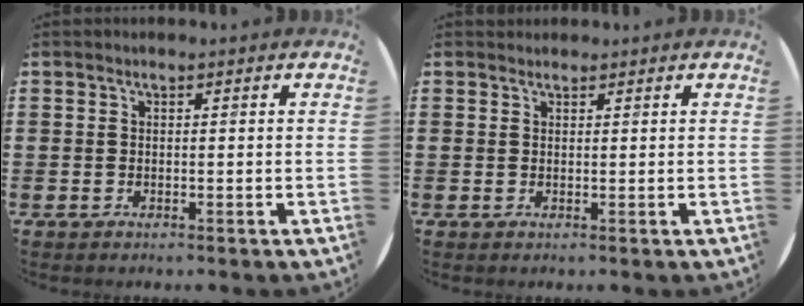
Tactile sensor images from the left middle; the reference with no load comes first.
{"total": 0.7, "force": [0.6, 0.2, -0.1], "torque": [0.003, 0.004, 0.012]}